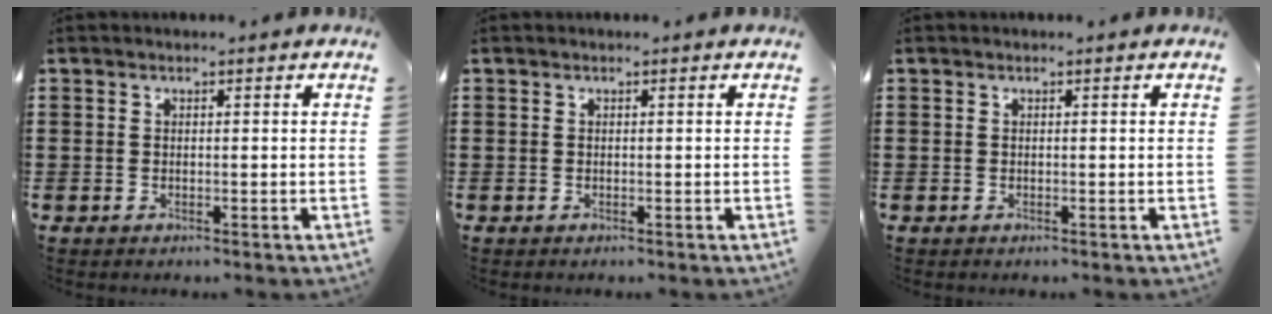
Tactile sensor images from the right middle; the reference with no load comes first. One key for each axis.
{"total": 0.0}
{"total": 0.0}